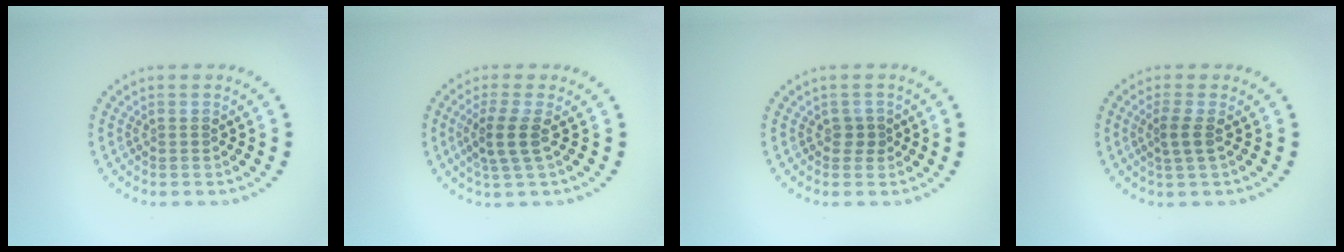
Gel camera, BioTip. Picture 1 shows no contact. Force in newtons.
{"total": 2.6, "press": 2.1, "slide": 1.4}
{"total": 1.1, "press": 0.9, "slide": 0.7}
{"total": 1.6, "press": 1.2, "slide": 1.0}